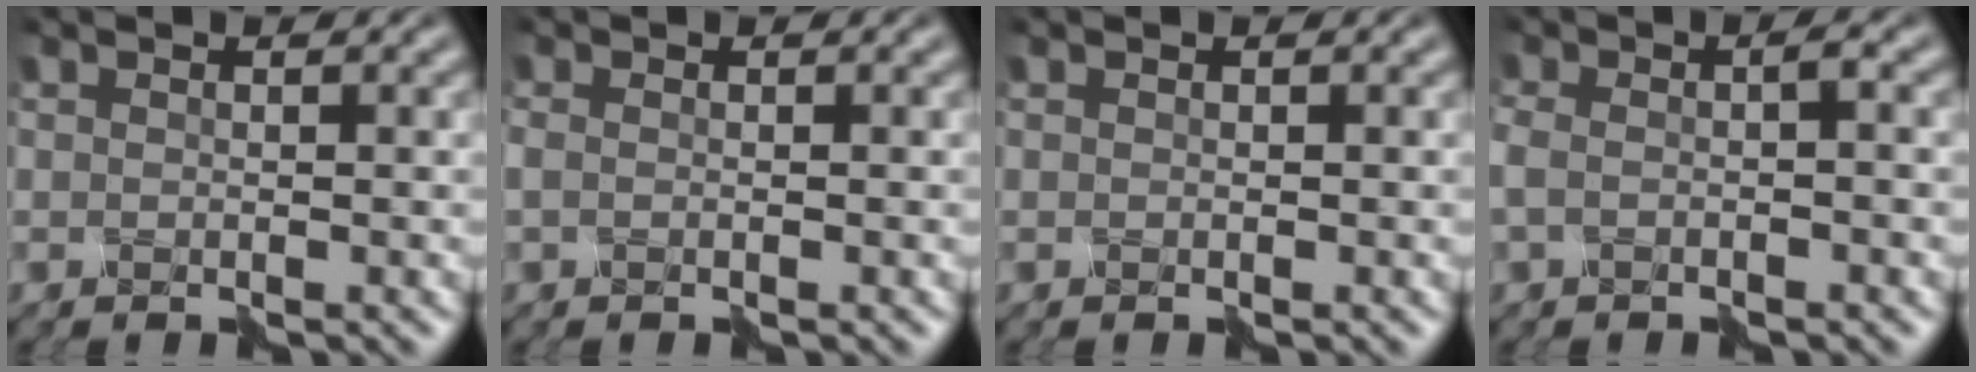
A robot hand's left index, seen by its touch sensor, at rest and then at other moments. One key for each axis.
{"total": 0.8, "fx": -0.3, "fy": 0.6, "fz": 0.6, "tx": -0.007, "ty": 0.005, "tz": -0.007}
{"total": 0.0}
{"total": 2.1, "fx": -1.0, "fy": 0.6, "fz": 1.7, "tx": -0.044, "ty": 0.004, "tz": -0.021}